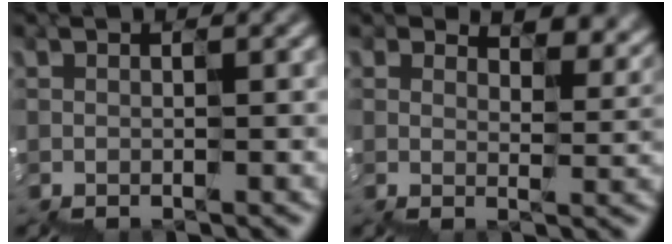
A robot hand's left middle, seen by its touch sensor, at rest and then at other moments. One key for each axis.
{"total": 5.4, "fx": 4.1, "fy": 2.3, "fz": 2.7, "tx": -0.027, "ty": 0.016, "tz": 0.057}